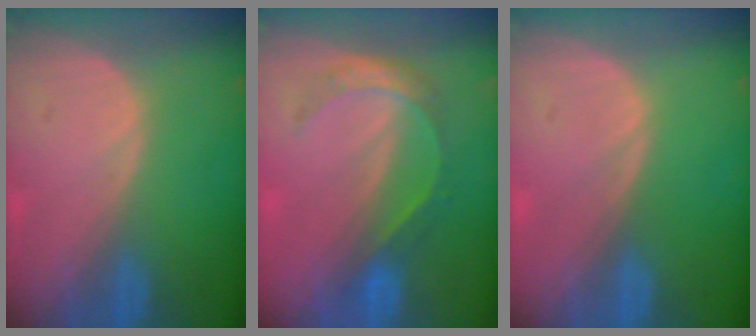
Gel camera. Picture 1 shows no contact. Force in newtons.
{"total": 5.7, "press": 4.9, "slide": 2.9}
{"total": 0.0}